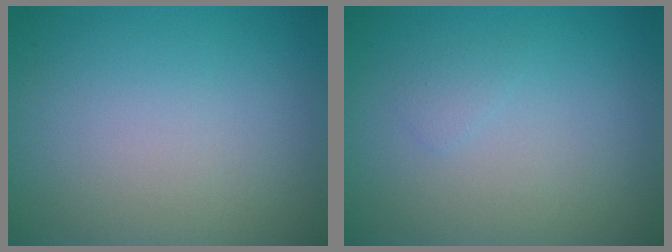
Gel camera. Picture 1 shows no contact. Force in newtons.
{"total": 0.7, "press": 0.7, "slide": 0.1}